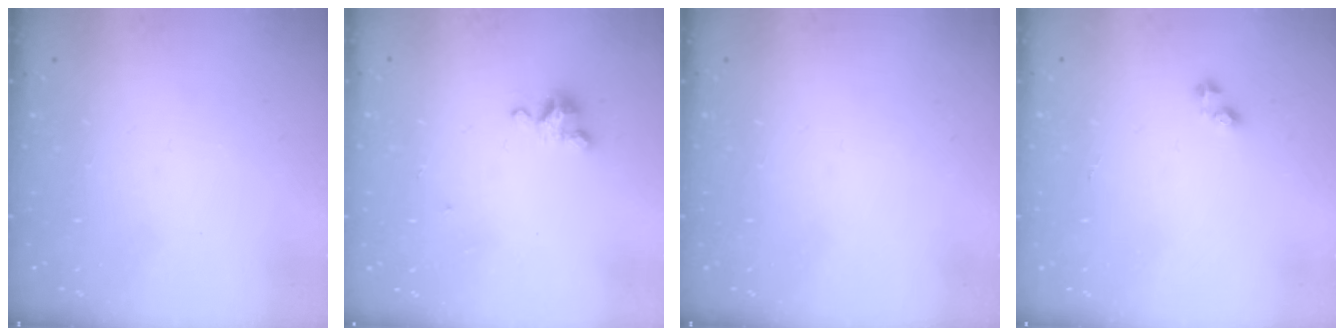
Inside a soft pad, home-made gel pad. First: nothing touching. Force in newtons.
{"total": 2.9, "press": 2.9, "slide": 0.3}
{"total": 0.0}
{"total": 2.2, "press": 2.2, "slide": 0.3}